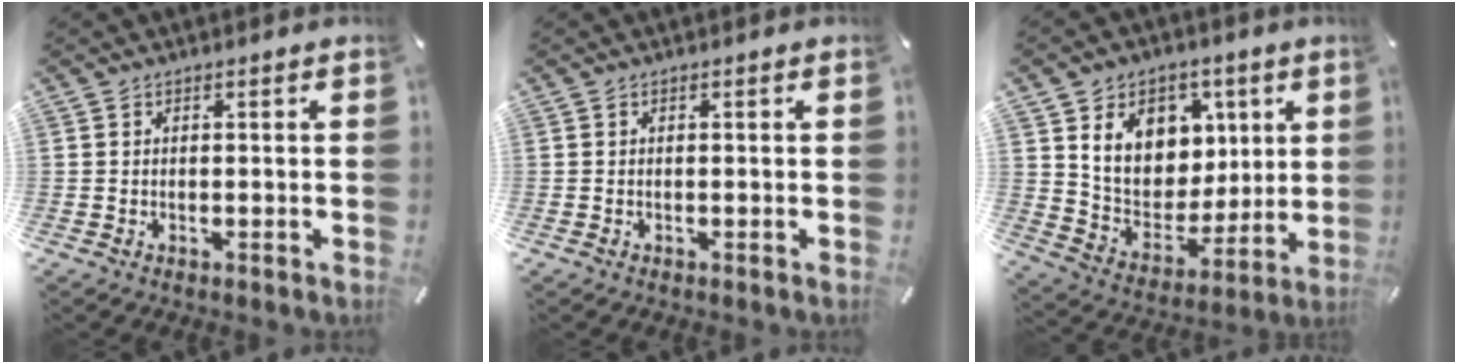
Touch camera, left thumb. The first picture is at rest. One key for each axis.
{"total": 0.0}
{"total": 13.7, "fx": 5.8, "fy": 11.4, "fz": 5.1, "tx": -0.091, "ty": -0.034, "tz": 0.117}